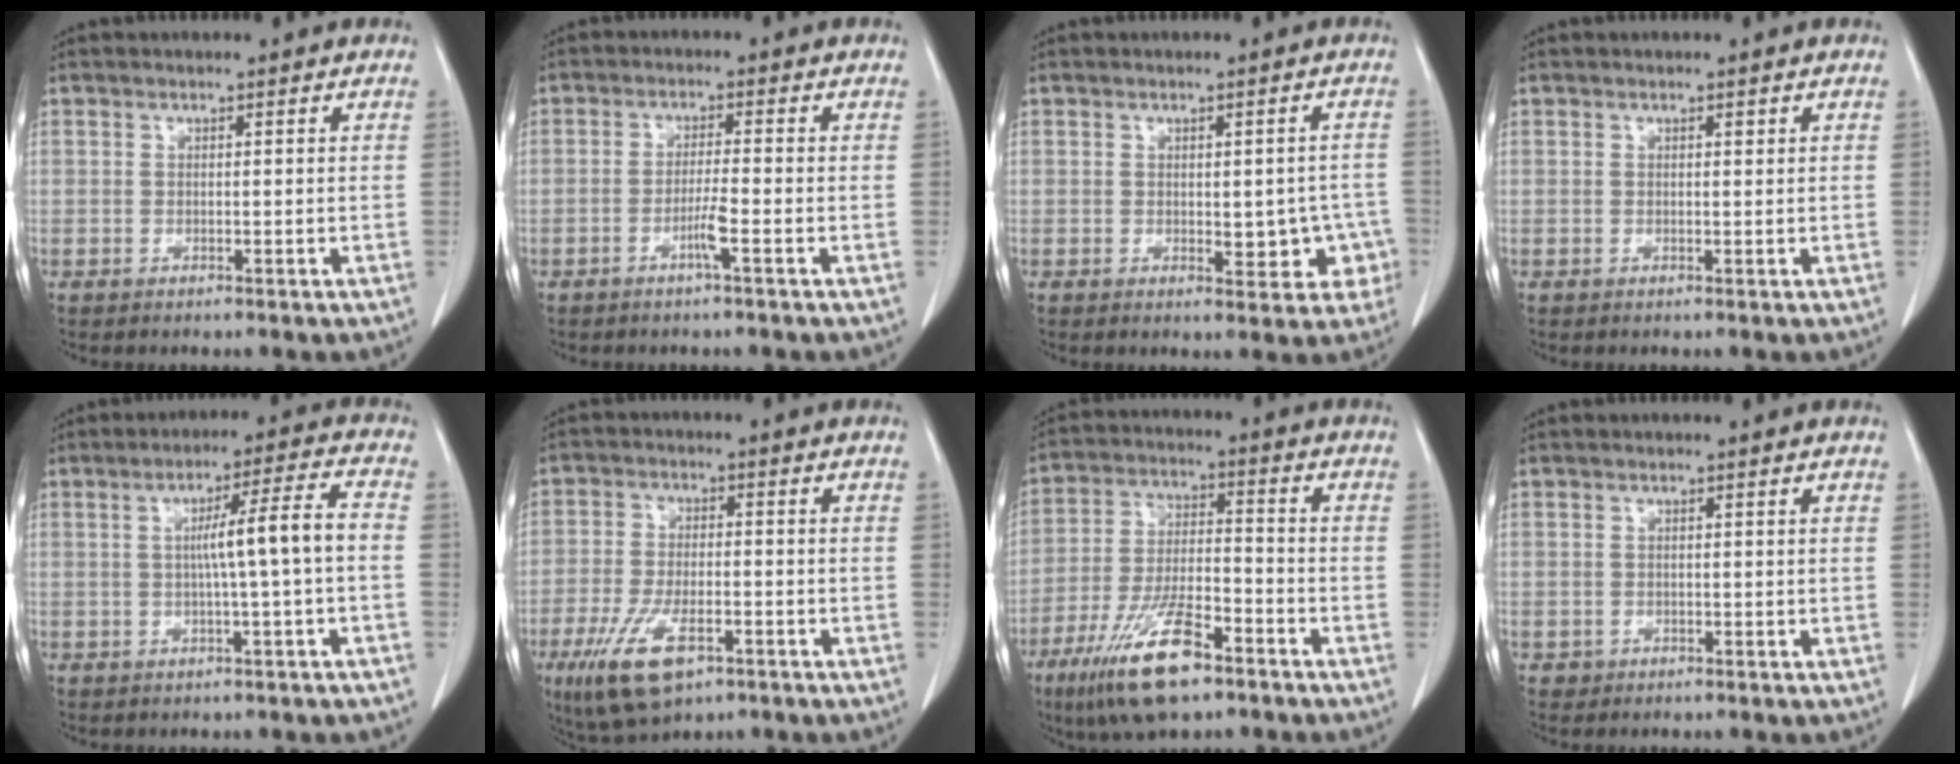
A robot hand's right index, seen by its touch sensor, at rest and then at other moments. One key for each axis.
{"total": 3.0, "fx": -1.5, "fy": -0.5, "fz": 2.6, "tx": -0.052, "ty": -0.003, "tz": -0.030}
{"total": 5.9, "fx": -1.2, "fy": 3.1, "fz": 4.9, "tx": -0.040, "ty": 0.013, "tz": -0.005}
{"total": 0.5, "fx": 0.3, "fy": 0.2, "fz": 0.4, "tx": -0.009, "ty": -0.002, "tz": 0.004}
{"total": 7.5, "fx": -0.6, "fy": -0.7, "fz": 7.5, "tx": -0.118, "ty": 0.016, "tz": -0.006}
{"total": 10.1, "fx": -5.3, "fy": 4.3, "fz": 7.5, "tx": -0.154, "ty": -0.011, "tz": -0.088}
{"total": 13.4, "fx": -8.4, "fy": 3.5, "fz": 9.9, "tx": -0.197, "ty": -0.015, "tz": -0.149}
{"total": 0.9, "fx": -0.4, "fy": 0.9, "fz": 0.0, "tx": -0.001, "ty": 0.004, "tz": -0.005}